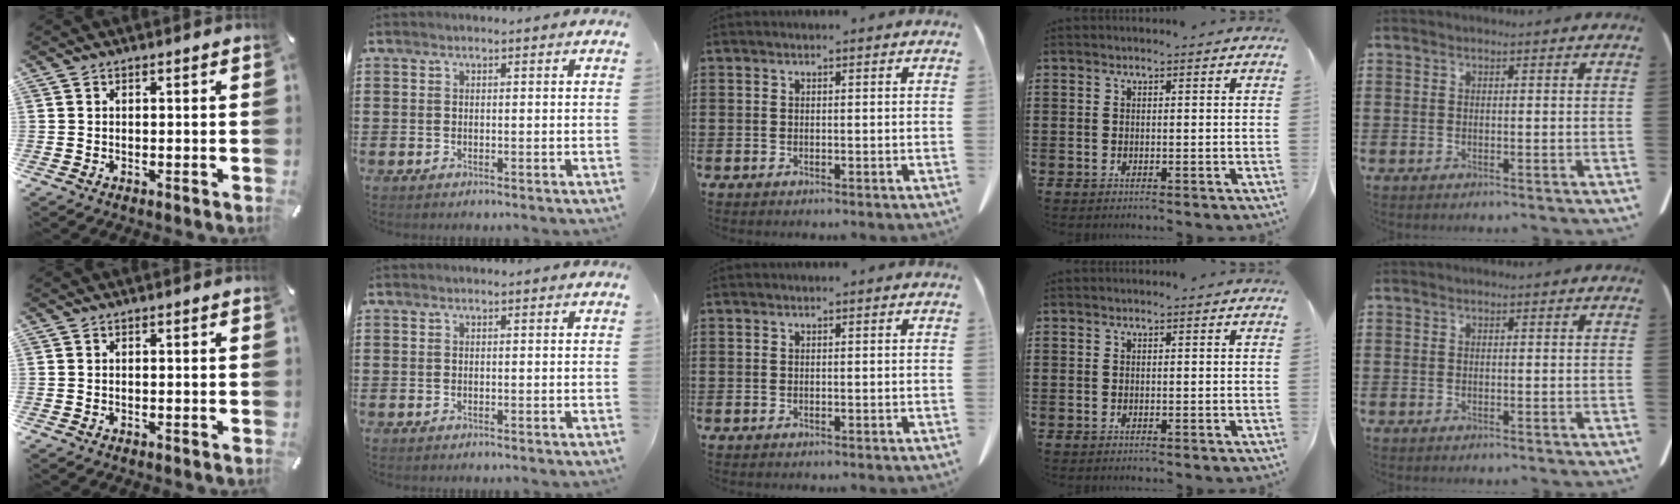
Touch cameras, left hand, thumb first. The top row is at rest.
{}